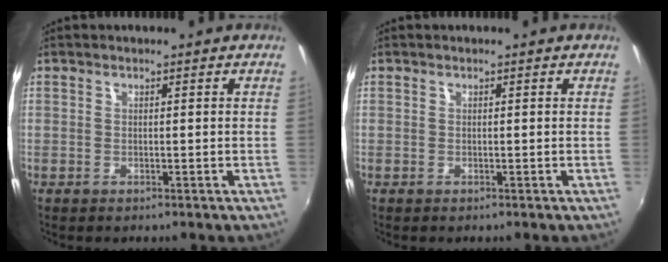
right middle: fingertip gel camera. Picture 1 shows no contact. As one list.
[{"total": 0.0}]